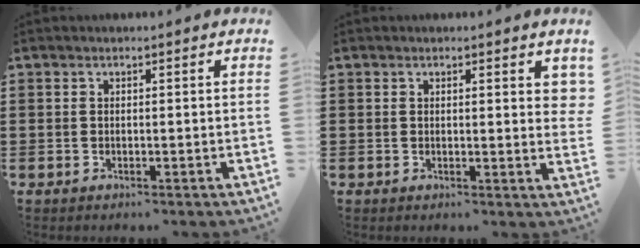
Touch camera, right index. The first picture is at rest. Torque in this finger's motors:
{"motor_torque": [-0.09, 0.09, 0.21, 0.00]}